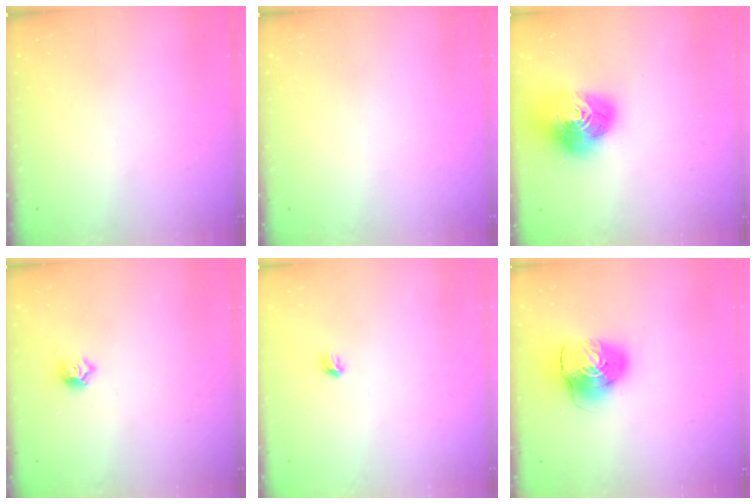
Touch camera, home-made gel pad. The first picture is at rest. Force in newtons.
{"total": 0.0}
{"total": 17.6, "press": 17.6, "slide": 1.6}
{"total": 5.9, "press": 5.9, "slide": 0.8}
{"total": 3.7, "press": 3.6, "slide": 1.0}
{"total": 9.8, "press": 9.7, "slide": 1.6}